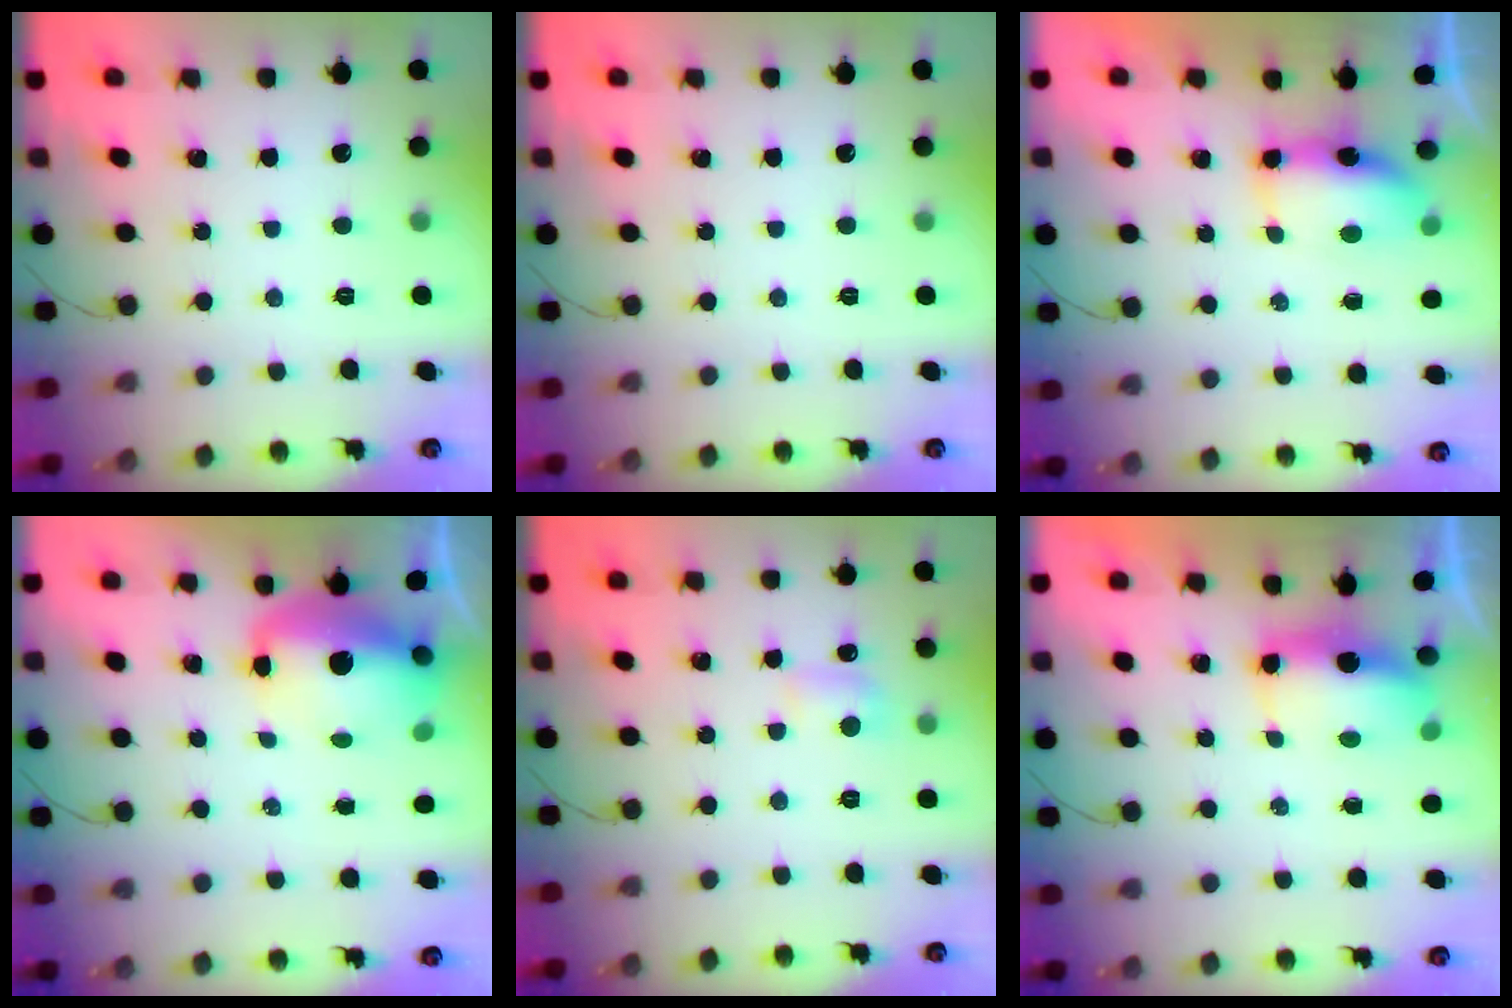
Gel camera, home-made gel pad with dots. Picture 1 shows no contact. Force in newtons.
{"total": 0.0}
{"total": 13.1, "press": 8.8, "slide": 9.7}
{"total": 13.9, "press": 13.7, "slide": 2.7}
{"total": 6.8, "press": 6.6, "slide": 1.7}
{"total": 6.4, "press": 6.4, "slide": 0.6}